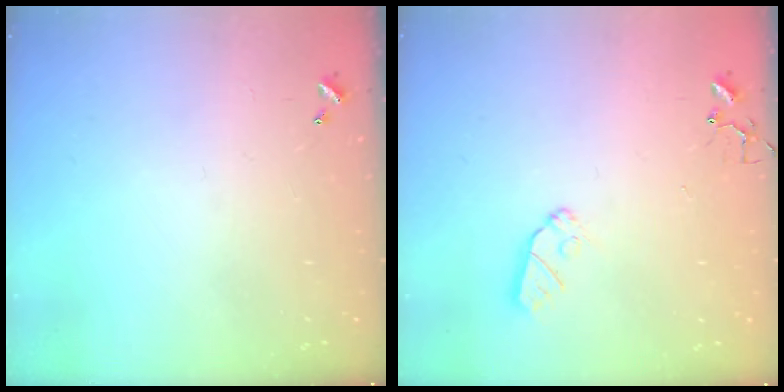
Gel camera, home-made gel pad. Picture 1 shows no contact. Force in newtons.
{"total": 7.3, "press": 7.2, "slide": 0.5}